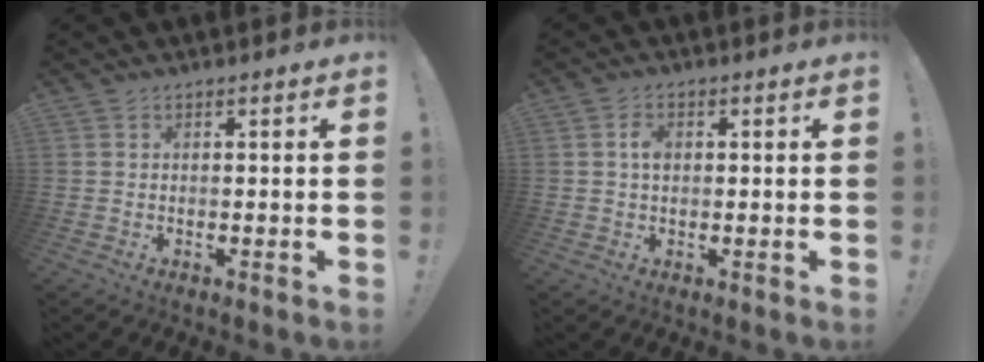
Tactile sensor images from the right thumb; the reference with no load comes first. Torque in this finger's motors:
{"motor_torque": [0.03, 0.05, 0.02, 0.14, 0.01]}